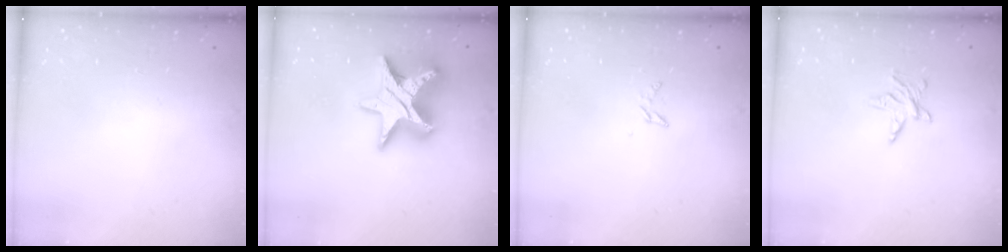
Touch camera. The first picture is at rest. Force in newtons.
{"total": 18.2, "press": 18.2, "slide": 1.2}
{"total": 3.4, "press": 3.3, "slide": 0.3}
{"total": 3.7, "press": 3.6, "slide": 0.5}